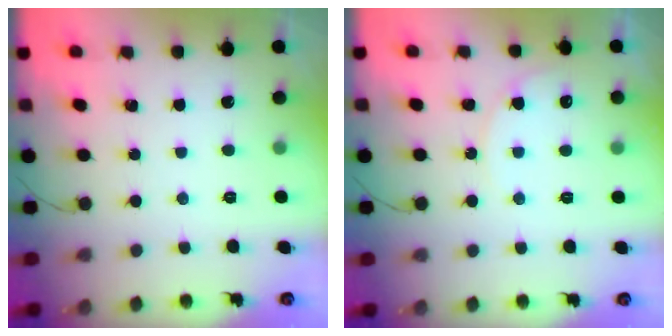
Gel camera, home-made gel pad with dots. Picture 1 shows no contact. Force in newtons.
{"total": 6.0, "press": 6.0, "slide": 0.4}